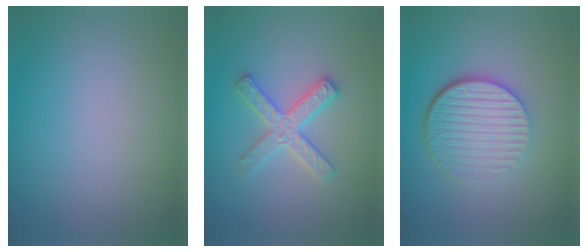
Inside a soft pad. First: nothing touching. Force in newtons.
{"total": 2.9, "press": 2.9, "slide": 0.5}
{"total": 5.5, "press": 4.0, "slide": 3.9}